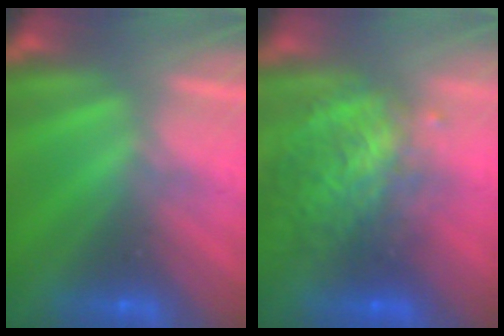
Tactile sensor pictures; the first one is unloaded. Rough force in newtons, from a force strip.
{"total": 5.6}